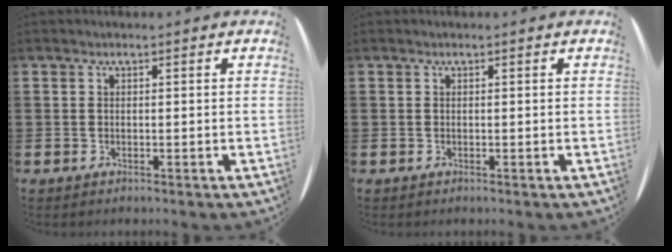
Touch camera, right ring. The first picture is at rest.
{"total": 0.0}